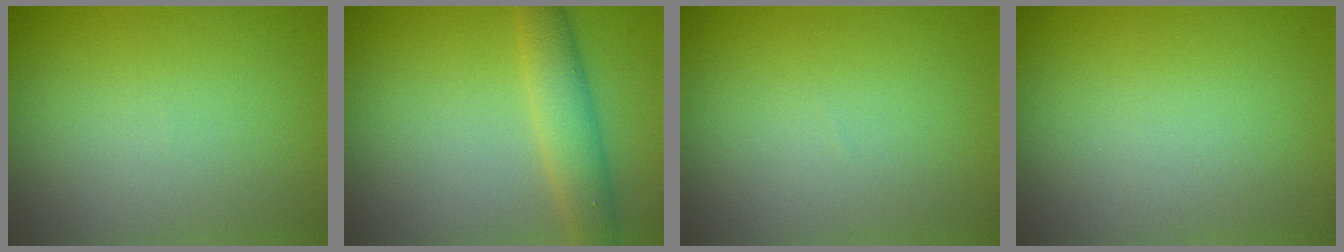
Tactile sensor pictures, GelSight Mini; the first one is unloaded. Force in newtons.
{"total": 3.9, "press": 3.9, "slide": 0.1}
{"total": 0.0}
{"total": 0.0}